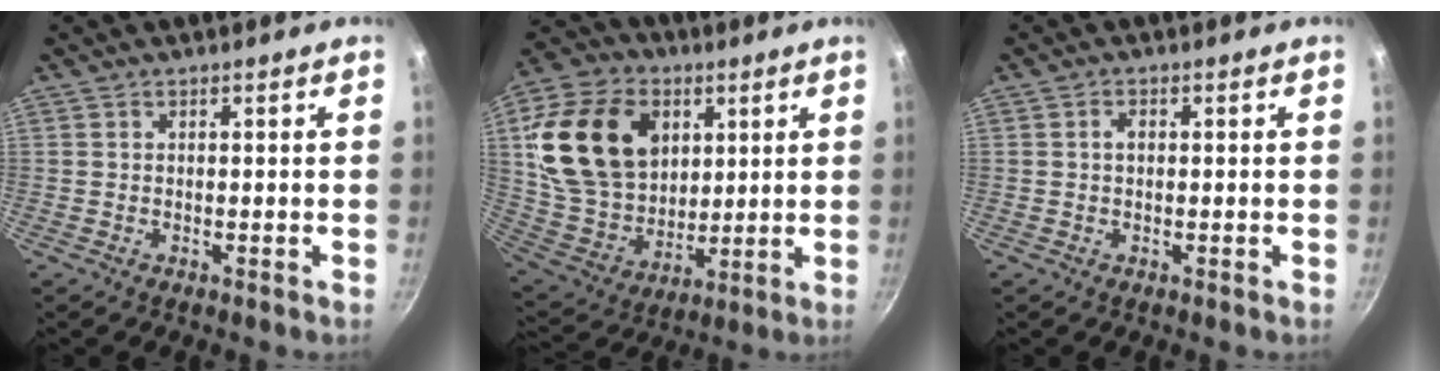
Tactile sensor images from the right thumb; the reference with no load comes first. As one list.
[{"total": 23.3, "force": [6.8, 17.0, 14.4], "torque": [-0.234, -0.014, 0.133]}, {"total": 1.6, "force": [0.1, 1.1, 1.1], "torque": [-0.016, 0.005, 0.000]}]